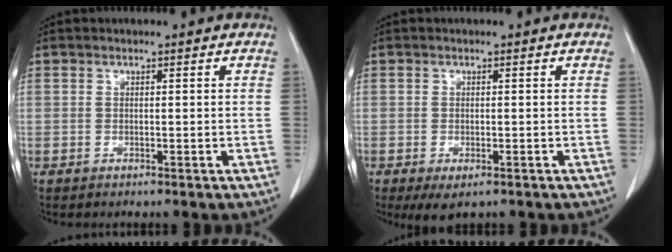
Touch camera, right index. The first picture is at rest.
{"total": 3.5, "force": [-2.1, 1.4, 2.4], "torque": [-0.036, -0.007, -0.024]}